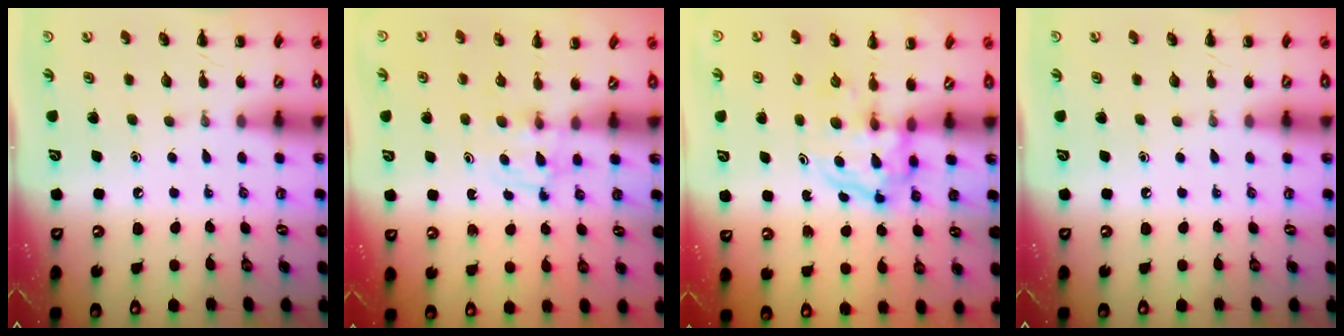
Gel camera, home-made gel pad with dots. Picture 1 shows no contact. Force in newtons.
{"total": 2.8, "press": 2.5, "slide": 1.4}
{"total": 3.9, "press": 3.9, "slide": 0.4}
{"total": 0.0}